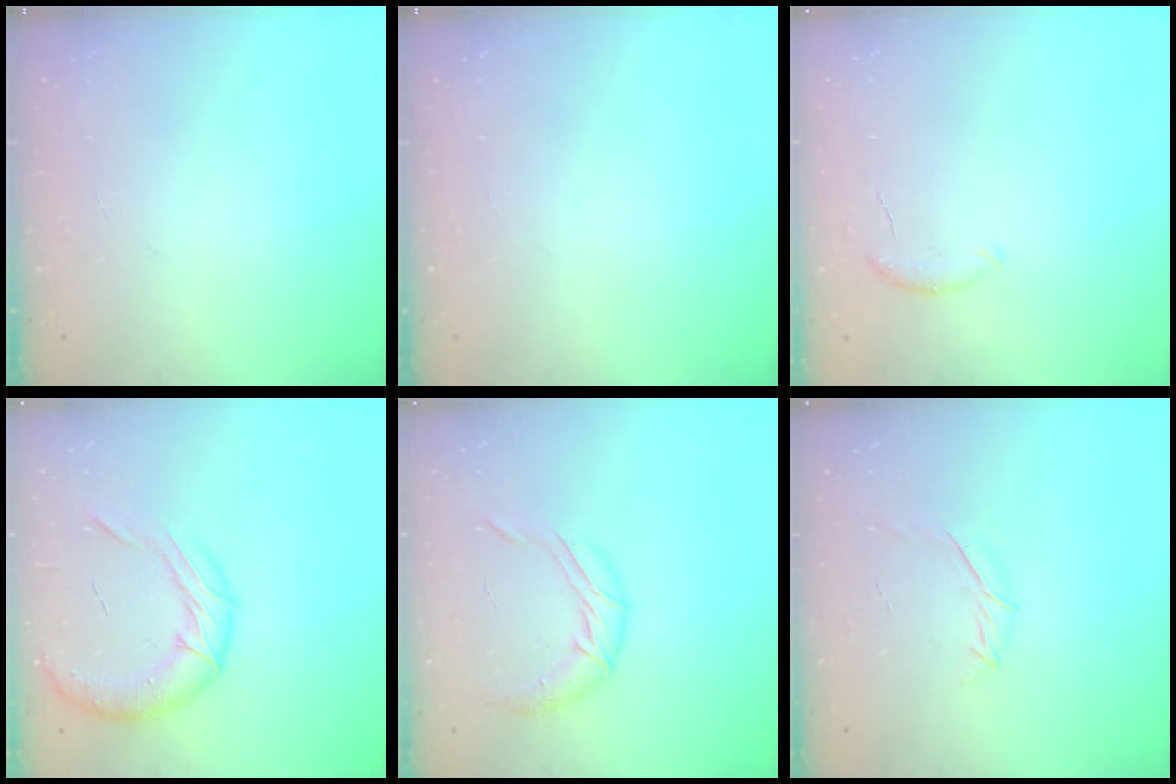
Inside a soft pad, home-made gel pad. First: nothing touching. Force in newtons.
{"total": 0.0}
{"total": 6.2, "press": 6.1, "slide": 0.9}
{"total": 16.1, "press": 15.9, "slide": 2.5}
{"total": 10.8, "press": 10.7, "slide": 1.3}
{"total": 6.0, "press": 5.9, "slide": 1.0}